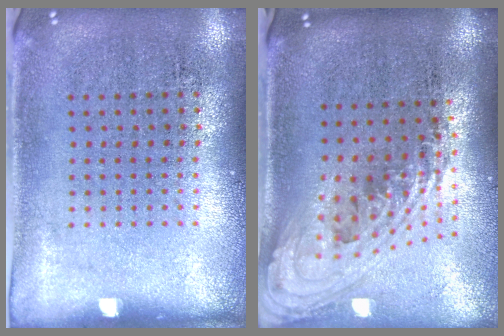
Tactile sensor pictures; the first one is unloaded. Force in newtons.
{"total": 2.3, "press": 1.6, "slide": 1.7}